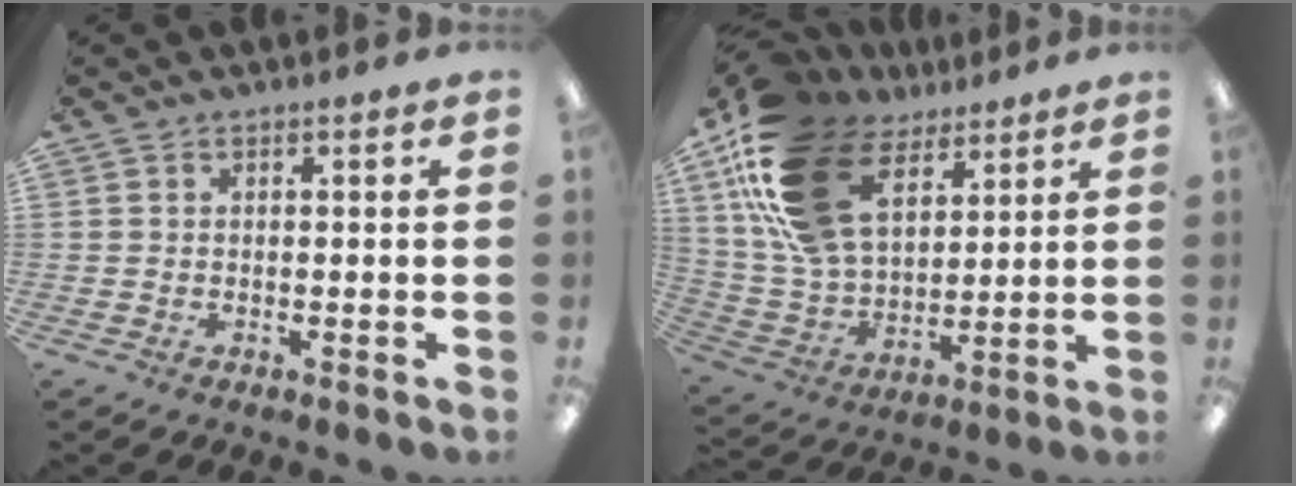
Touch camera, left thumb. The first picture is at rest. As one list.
[{"total": 23.3, "force": [12.1, 13.9, 14.4], "torque": [-0.311, -0.042, 0.221]}]